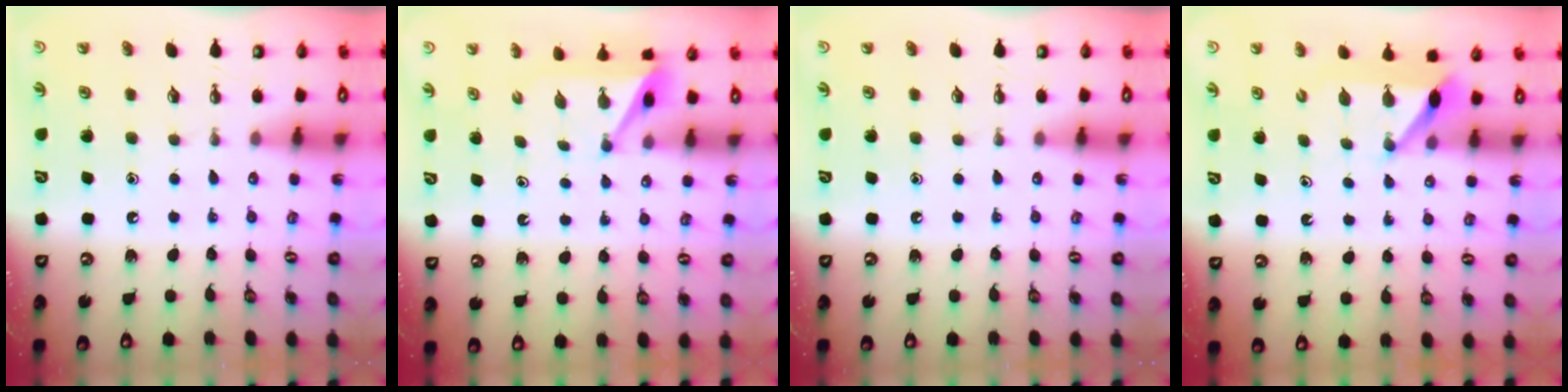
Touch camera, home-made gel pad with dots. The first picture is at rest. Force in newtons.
{"total": 6.0, "press": 6.0, "slide": 0.2}
{"total": 0.0}
{"total": 6.2, "press": 6.2, "slide": 0.6}